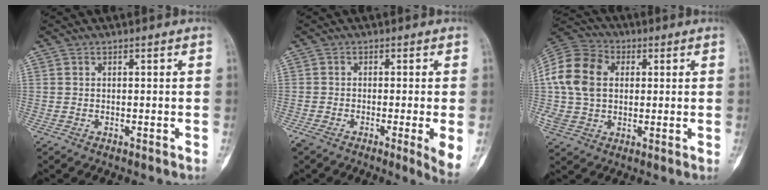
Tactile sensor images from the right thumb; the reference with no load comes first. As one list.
[{"total": 6.2, "force": [-2.0, 0.4, 5.9], "torque": [-0.100, -0.013, -0.034]}, {"total": 14.9, "force": [2.3, 11.1, 9.6], "torque": [-0.179, 0.020, 0.039]}]